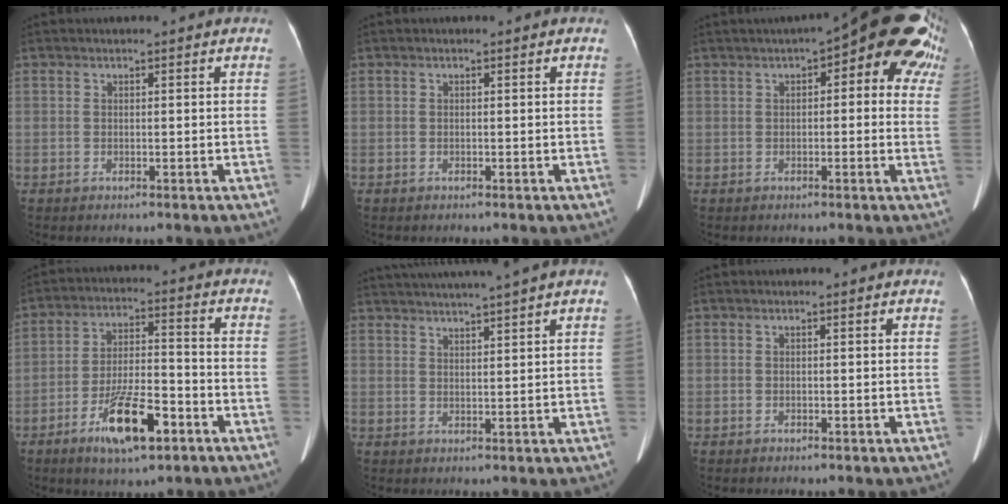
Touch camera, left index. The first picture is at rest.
{"total": 0.0}
{"total": 13.8, "force": [6.5, 4.5, 11.3], "torque": [-0.119, 0.041, 0.067]}
{"total": 11.2, "force": [-6.1, 2.9, 8.9], "torque": [-0.169, -0.004, -0.103]}
{"total": 9.5, "force": [8.4, -1.4, 4.3], "torque": [-0.070, 0.018, 0.118]}
{"total": 0.0}